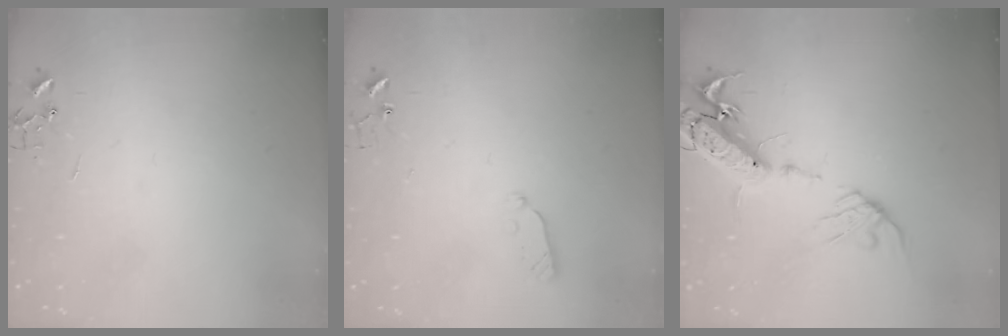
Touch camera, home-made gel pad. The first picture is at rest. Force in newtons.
{"total": 4.5, "press": 4.5, "slide": 0.4}
{"total": 18.1, "press": 17.7, "slide": 3.8}